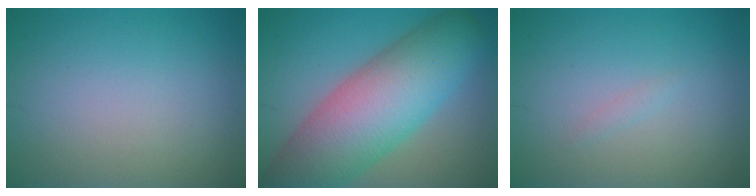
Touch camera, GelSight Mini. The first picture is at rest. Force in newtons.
{"total": 11.9, "press": 11.9, "slide": 0.5}
{"total": 0.5, "press": 0.5, "slide": 0.0}